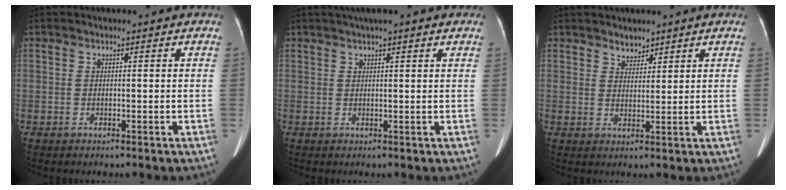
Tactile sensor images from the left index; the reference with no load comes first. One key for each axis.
{"total": 5.7, "fx": 4.4, "fy": 0.4, "fz": 3.6, "tx": -0.052, "ty": 0.034, "tz": 0.061}
{"total": 2.2, "fx": 1.9, "fy": 1.0, "fz": 0.3, "tx": -0.003, "ty": 0.001, "tz": 0.033}